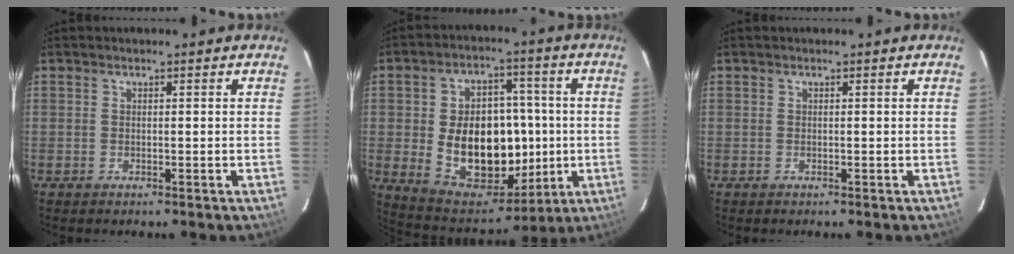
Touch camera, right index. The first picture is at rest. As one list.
[{"total": 19.2, "force": [-1.3, 13.4, 13.7], "torque": [-0.262, 0.013, 0.009]}, {"total": 0.0}]